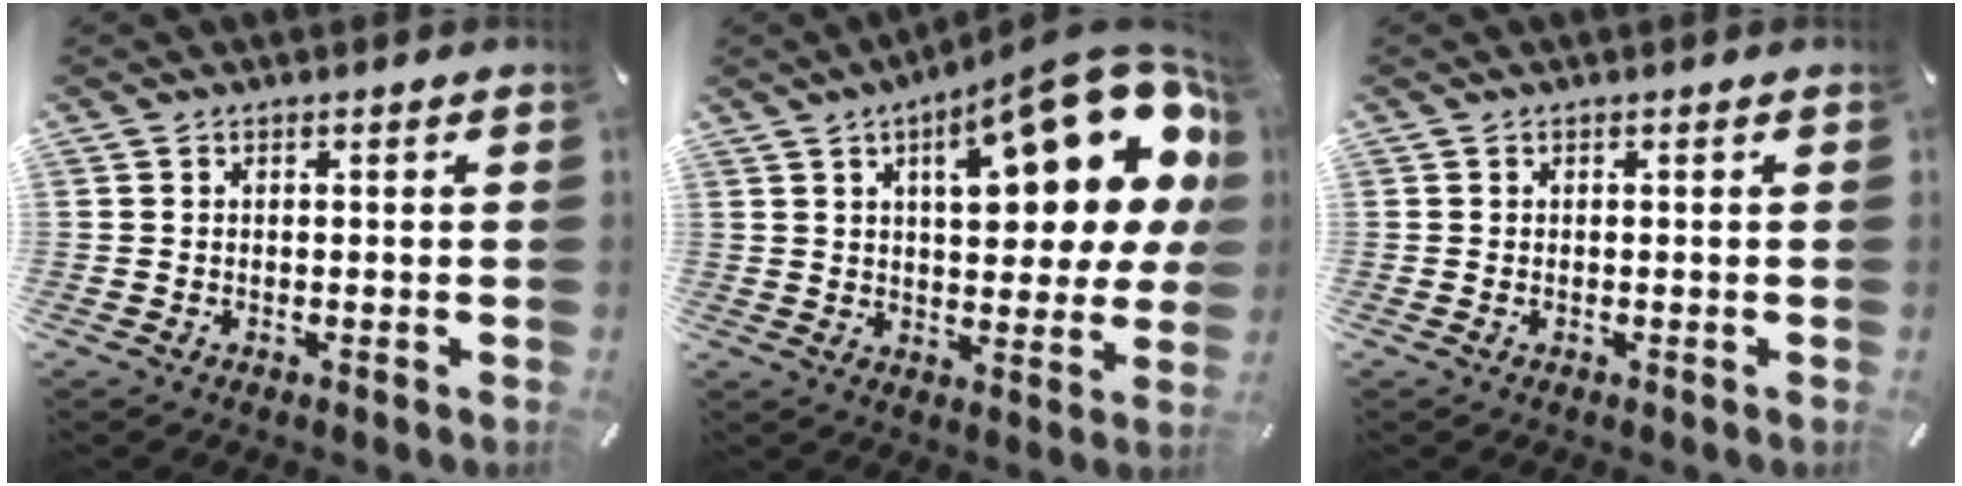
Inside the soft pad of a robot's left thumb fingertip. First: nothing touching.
{"total": 24.6, "force": [10.4, 9.3, 20.3], "torque": [-0.280, -0.055, 0.163]}
{"total": 0.0}